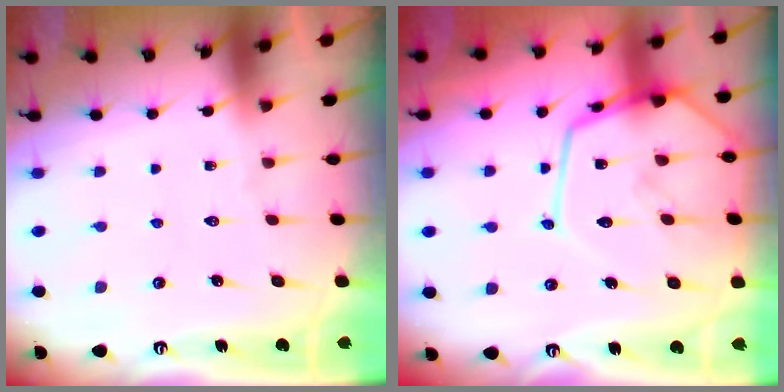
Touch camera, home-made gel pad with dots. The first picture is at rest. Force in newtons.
{"total": 18.3, "press": 18.2, "slide": 1.6}